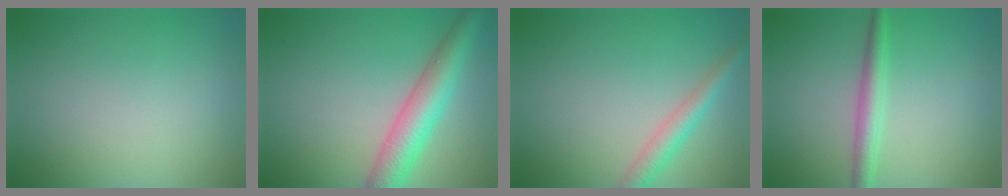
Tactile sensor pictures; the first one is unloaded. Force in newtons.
{"total": 5.4, "press": 5.4, "slide": 0.2}
{"total": 2.8, "press": 2.8, "slide": 0.1}
{"total": 2.5, "press": 2.5, "slide": 0.1}